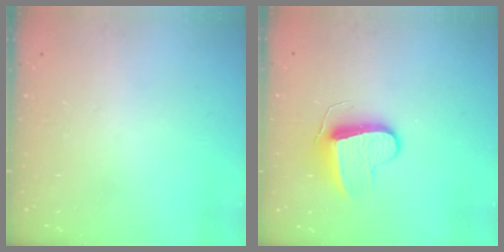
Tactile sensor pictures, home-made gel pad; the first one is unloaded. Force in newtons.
{"total": 9.0, "press": 9.0, "slide": 0.2}